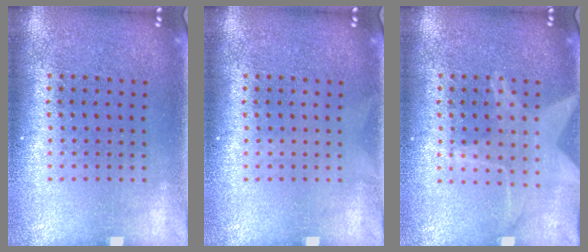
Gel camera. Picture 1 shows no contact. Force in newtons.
{"total": 0.0}
{"total": 1.5, "press": 1.5, "slide": 0.2}